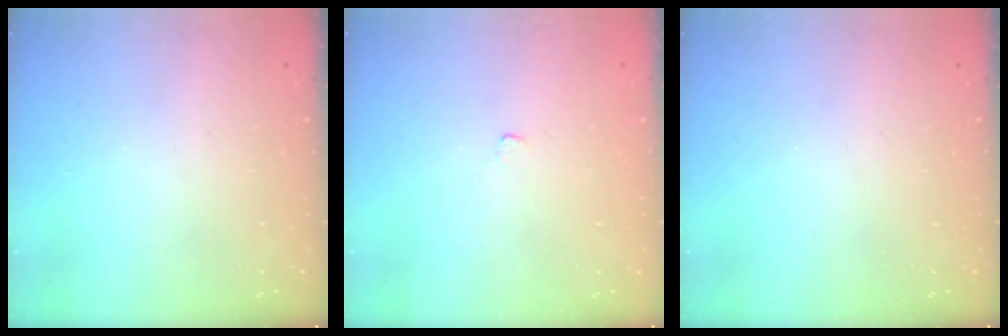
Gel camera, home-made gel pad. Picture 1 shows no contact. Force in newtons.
{"total": 2.9, "press": 2.9, "slide": 0.4}
{"total": 0.0}